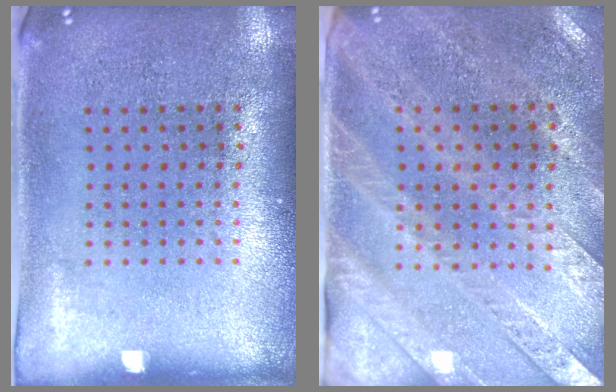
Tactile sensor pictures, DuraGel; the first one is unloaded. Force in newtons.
{"total": 3.0, "press": 2.6, "slide": 1.4}